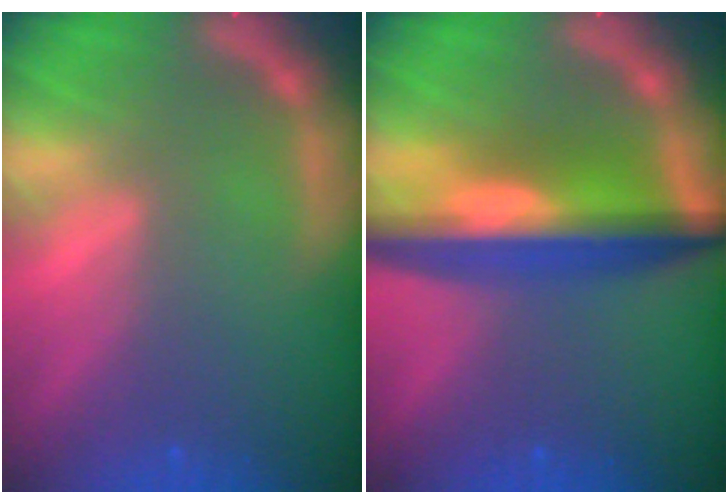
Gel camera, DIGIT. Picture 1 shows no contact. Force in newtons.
{"total": 9.6}